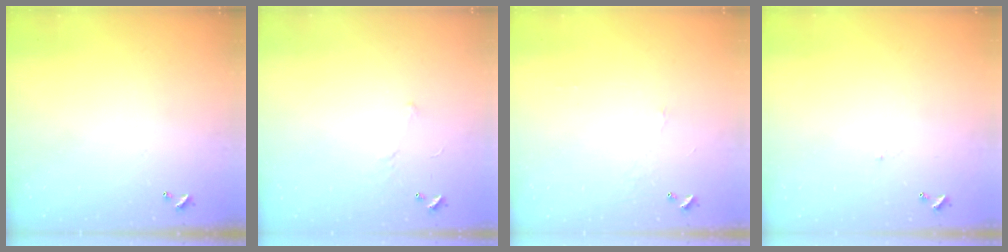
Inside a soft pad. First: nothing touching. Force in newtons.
{"total": 7.0, "press": 7.0, "slide": 0.7}
{"total": 0.0}
{"total": 0.8, "press": 0.7, "slide": 0.5}